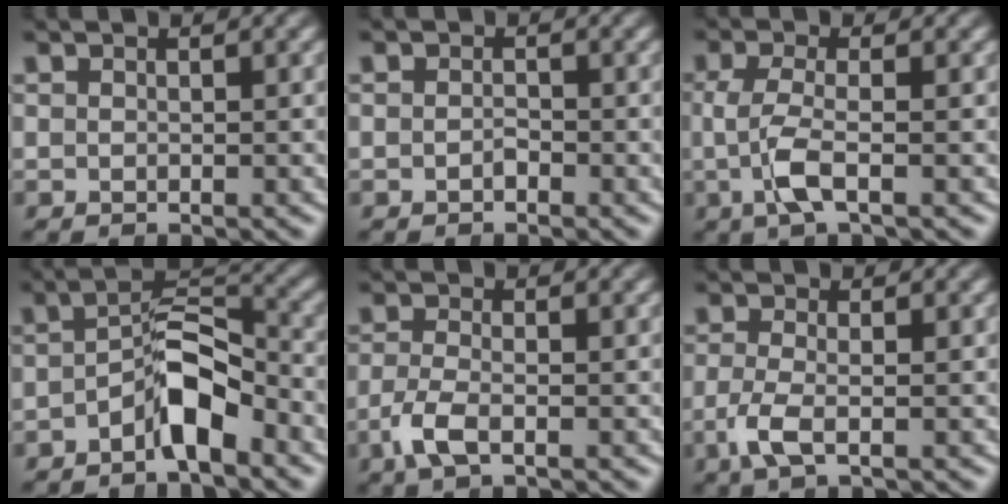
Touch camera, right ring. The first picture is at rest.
{"total": 0.6, "force": [-0.5, 0.4, -0.1], "torque": [-0.004, -0.007, -0.007]}
{"total": 3.4, "force": [-0.5, 1.1, 3.2], "torque": [-0.080, -0.017, -0.003]}
{"total": 4.5, "force": [-2.2, 1.9, 3.4], "torque": [-0.055, -0.005, -0.035]}
{"total": 2.7, "force": [-1.4, 0.9, 2.1], "torque": [-0.055, -0.017, -0.018]}
{"total": 2.6, "force": [-1.2, 0.7, 2.2], "torque": [-0.062, -0.019, -0.013]}